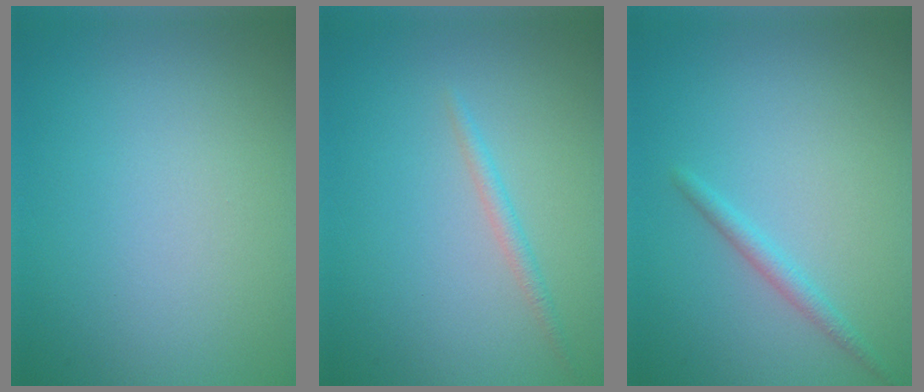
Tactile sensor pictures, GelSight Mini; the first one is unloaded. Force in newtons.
{"total": 1.2, "press": 1.2, "slide": 0.0}
{"total": 1.4, "press": 1.4, "slide": 0.0}